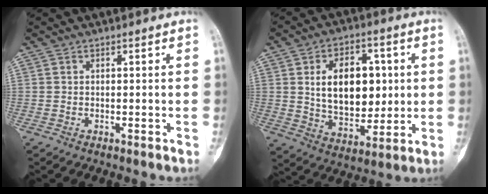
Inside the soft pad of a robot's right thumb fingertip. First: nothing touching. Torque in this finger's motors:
{"motor_torque": [-0.20, 1.53, 0.44, -0.14, 0.33]}